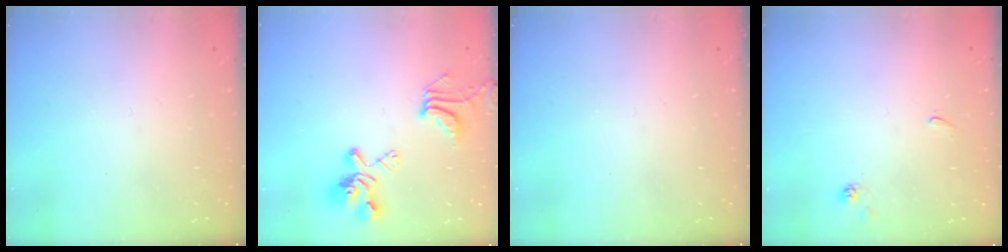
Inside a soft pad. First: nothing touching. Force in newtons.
{"total": 11.8, "press": 11.5, "slide": 2.5}
{"total": 0.0}
{"total": 4.1, "press": 4.1, "slide": 0.4}